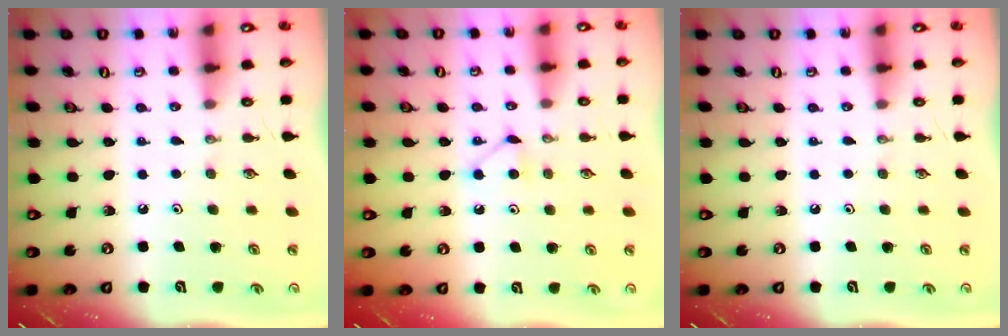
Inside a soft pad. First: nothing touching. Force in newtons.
{"total": 5.1, "press": 5.0, "slide": 0.8}
{"total": 0.0}